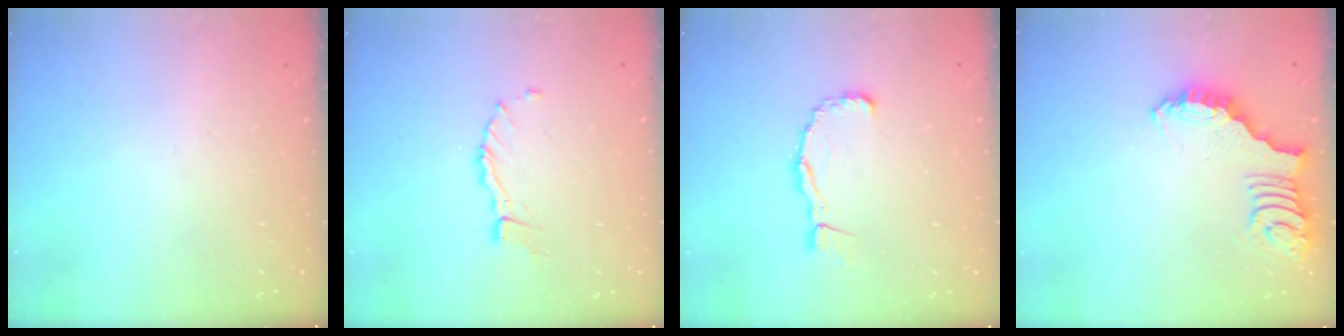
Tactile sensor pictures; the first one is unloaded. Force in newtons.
{"total": 4.8, "press": 4.7, "slide": 0.2}
{"total": 7.3, "press": 7.2, "slide": 0.8}
{"total": 2.7, "press": 2.7, "slide": 0.5}